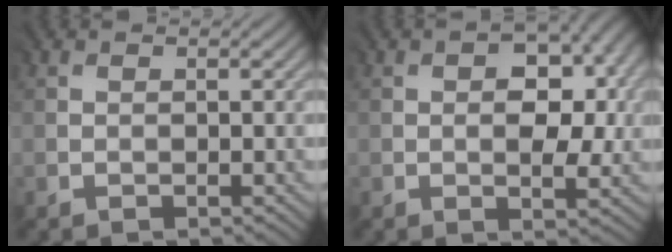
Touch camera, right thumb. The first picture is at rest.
{"total": 6.5, "force": [0.5, 3.7, 5.4], "torque": [-0.077, -0.004, 0.008]}